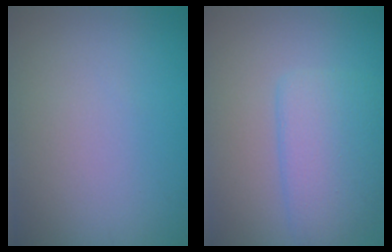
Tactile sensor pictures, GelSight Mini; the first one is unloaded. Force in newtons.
{"total": 4.4, "press": 4.4, "slide": 0.2}